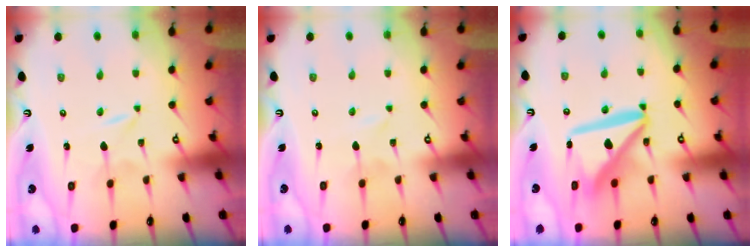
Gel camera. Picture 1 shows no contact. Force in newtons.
{"total": 0.9, "press": 0.9, "slide": 0.1}
{"total": 15.1, "press": 15.0, "slide": 1.8}